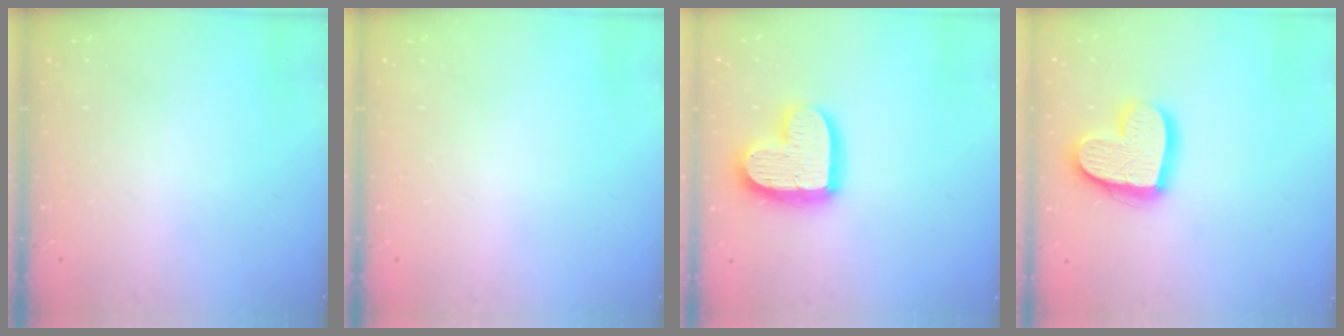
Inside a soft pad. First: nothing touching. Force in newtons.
{"total": 0.0}
{"total": 17.1, "press": 17.0, "slide": 1.5}
{"total": 17.7, "press": 17.7, "slide": 1.5}